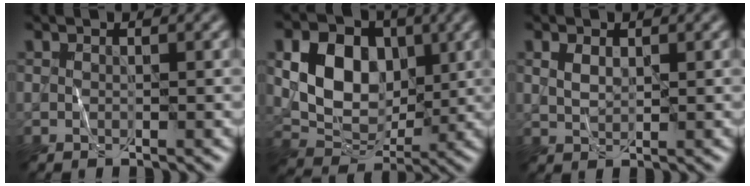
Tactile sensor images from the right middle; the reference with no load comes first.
{"total": 7.9, "force": [1.5, 5.8, 5.1], "torque": [-0.089, -0.002, 0.024]}
{"total": 1.5, "force": [0.7, 0.8, 1.0], "torque": [-0.022, -0.001, 0.017]}